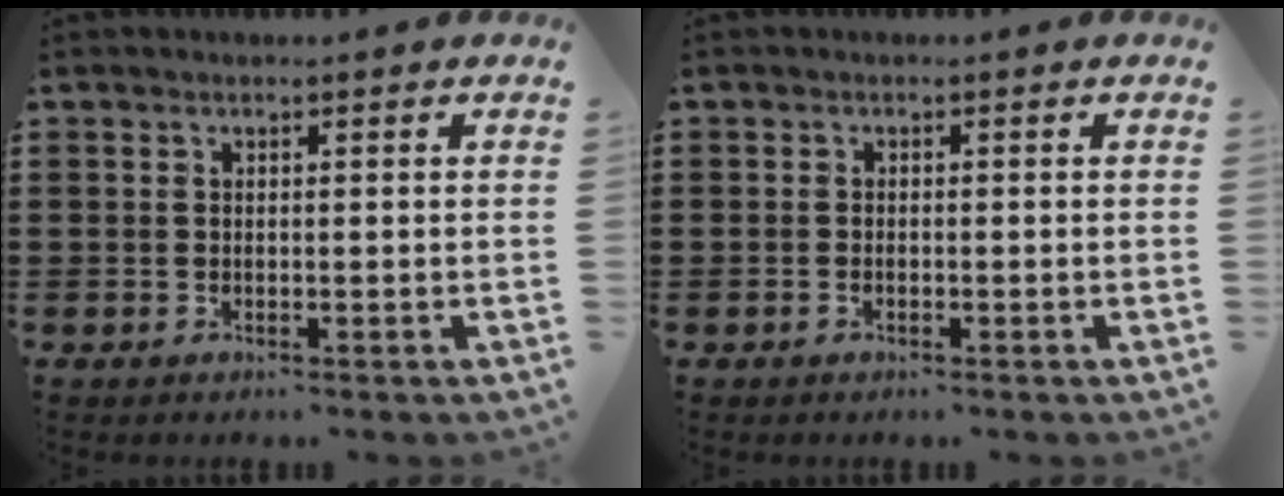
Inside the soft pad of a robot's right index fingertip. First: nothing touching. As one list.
[{"total": 0.6, "force": [-0.4, 0.2, 0.4], "torque": [-0.010, -0.004, -0.007]}]